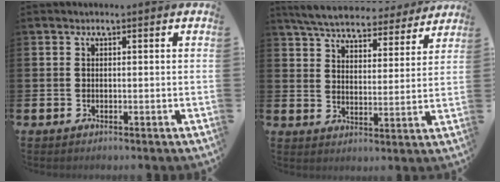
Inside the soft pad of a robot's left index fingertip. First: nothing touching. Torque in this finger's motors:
{"motor_torque": [0.98, -1.16, 0.34, 0.16]}